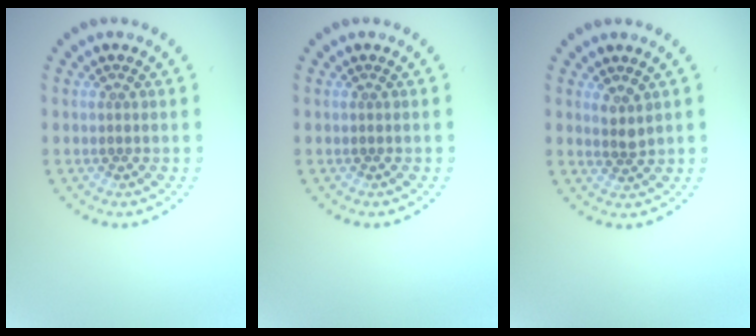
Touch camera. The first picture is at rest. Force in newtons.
{"total": 0.0}
{"total": 1.7, "press": 1.4, "slide": 0.9}